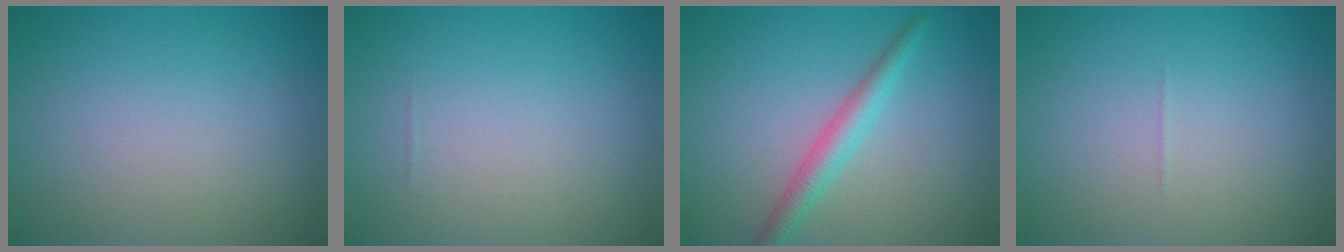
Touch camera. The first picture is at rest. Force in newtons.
{"total": 0.0}
{"total": 2.7, "press": 2.7, "slide": 0.1}
{"total": 0.0}